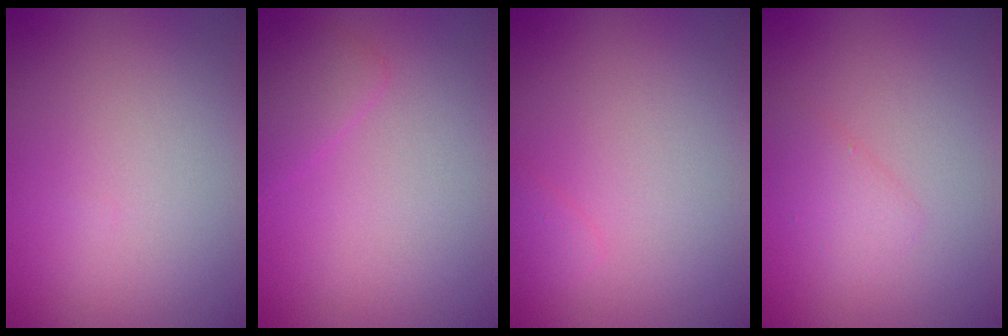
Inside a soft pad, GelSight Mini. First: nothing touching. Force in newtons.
{"total": 1.7, "press": 1.7, "slide": 0.1}
{"total": 0.9, "press": 0.9, "slide": 0.0}
{"total": 1.5, "press": 1.5, "slide": 0.1}